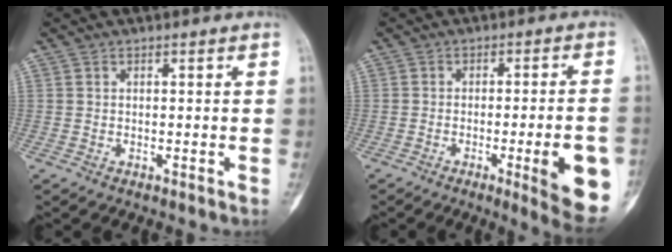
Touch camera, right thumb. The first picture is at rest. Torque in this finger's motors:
{"motor_torque": [2.28, 2.01, 1.91, -0.71, 0.33]}